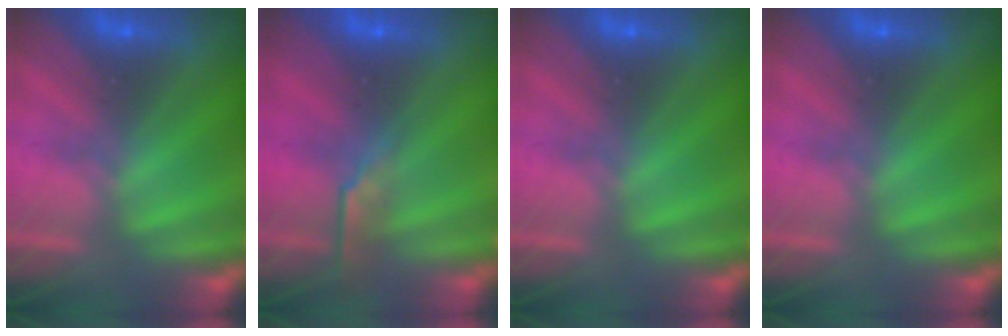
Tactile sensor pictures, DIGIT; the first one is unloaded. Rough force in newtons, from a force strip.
{"total": 2.7}
{"total": 0.0}
{"total": 0.0}